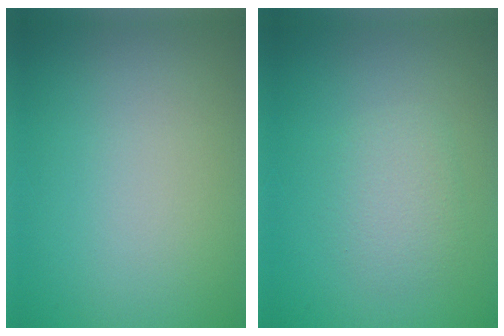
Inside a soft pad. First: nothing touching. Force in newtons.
{"total": 2.1, "press": 2.1, "slide": 0.0}